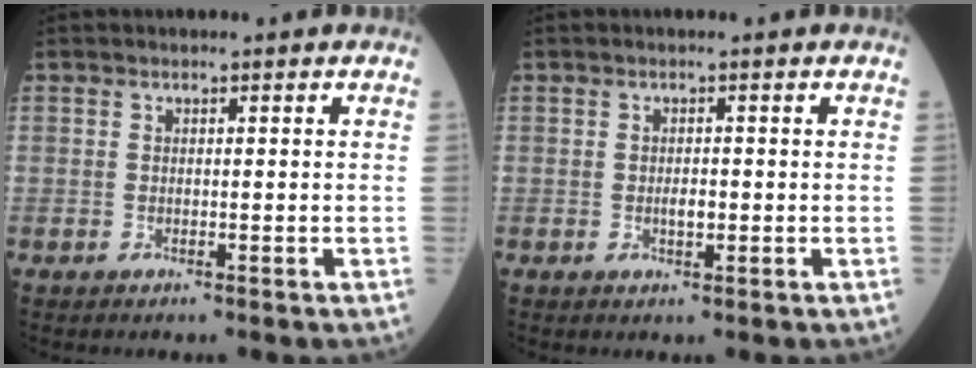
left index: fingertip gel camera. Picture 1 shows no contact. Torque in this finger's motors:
{"motor_torque": [0.42, 0.12, 0.03, 0.01]}